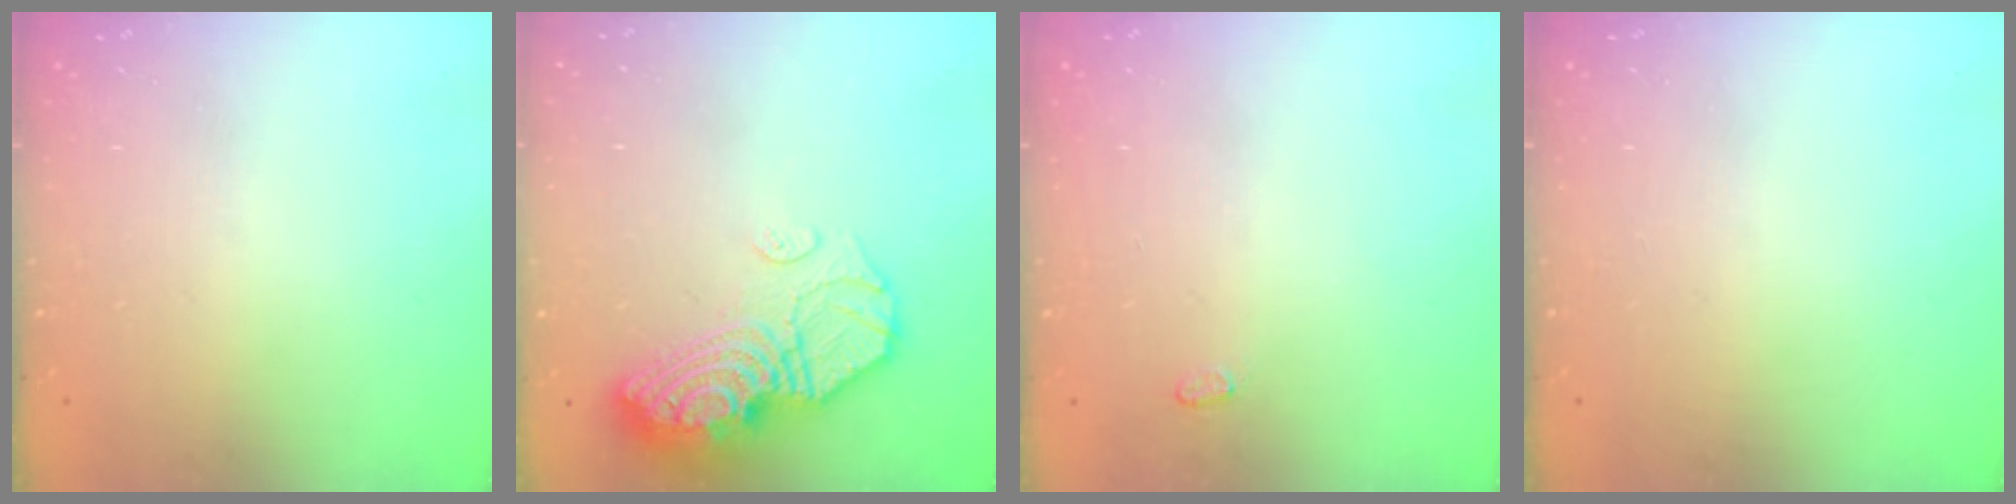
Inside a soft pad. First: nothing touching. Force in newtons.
{"total": 15.9, "press": 15.8, "slide": 1.6}
{"total": 2.6, "press": 2.6, "slide": 0.3}
{"total": 0.0}